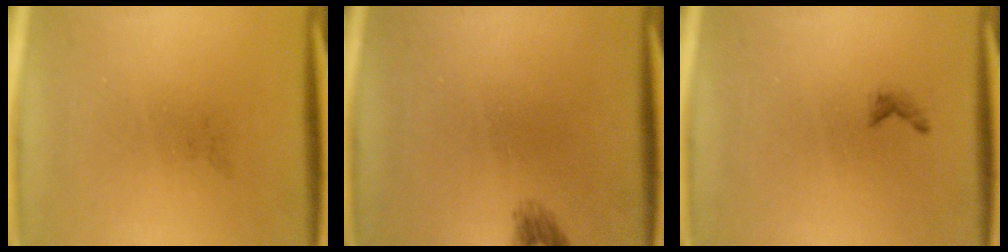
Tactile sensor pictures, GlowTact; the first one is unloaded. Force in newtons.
{"total": 1.3}
{"total": 0.6}